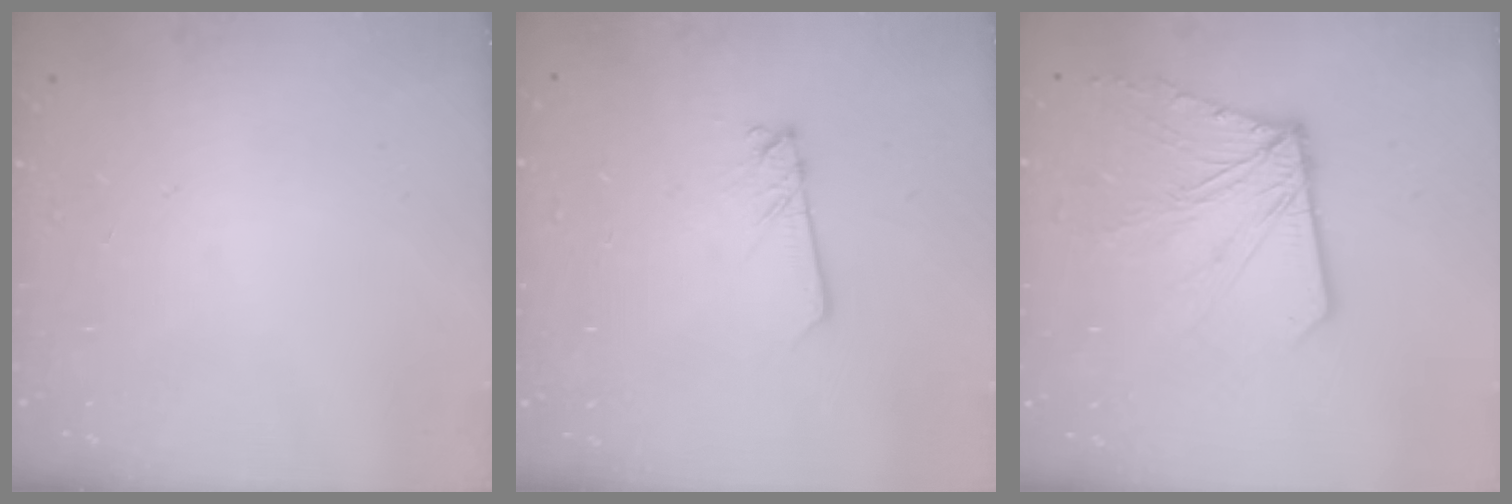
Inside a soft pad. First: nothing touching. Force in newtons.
{"total": 2.4, "press": 2.4, "slide": 0.2}
{"total": 10.6, "press": 10.5, "slide": 1.4}